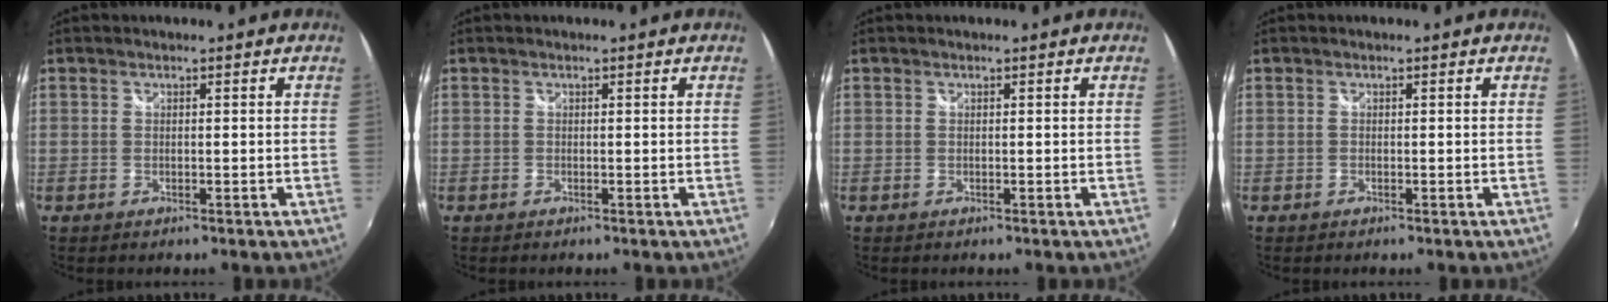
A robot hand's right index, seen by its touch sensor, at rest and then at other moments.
{"total": 0.0}
{"total": 0.0}
{"total": 0.0}